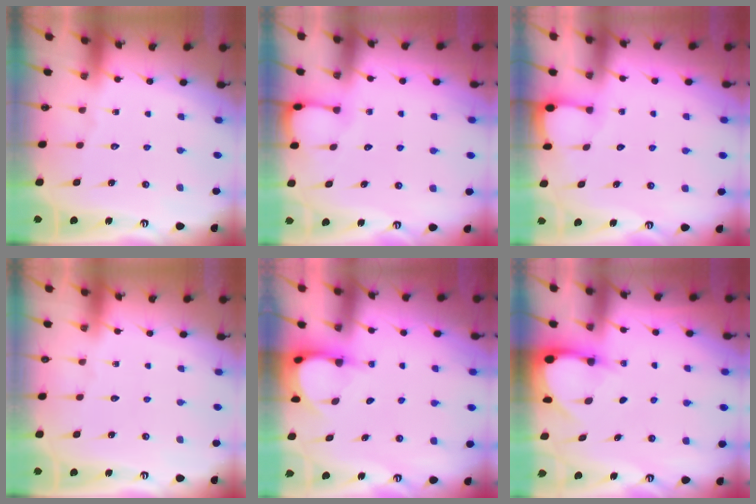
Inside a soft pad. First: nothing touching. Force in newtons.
{"total": 3.6, "press": 3.6, "slide": 0.4}
{"total": 1.7, "press": 1.7, "slide": 0.2}
{"total": 0.0}
{"total": 3.9, "press": 3.9, "slide": 0.2}
{"total": 3.3, "press": 3.3, "slide": 0.4}